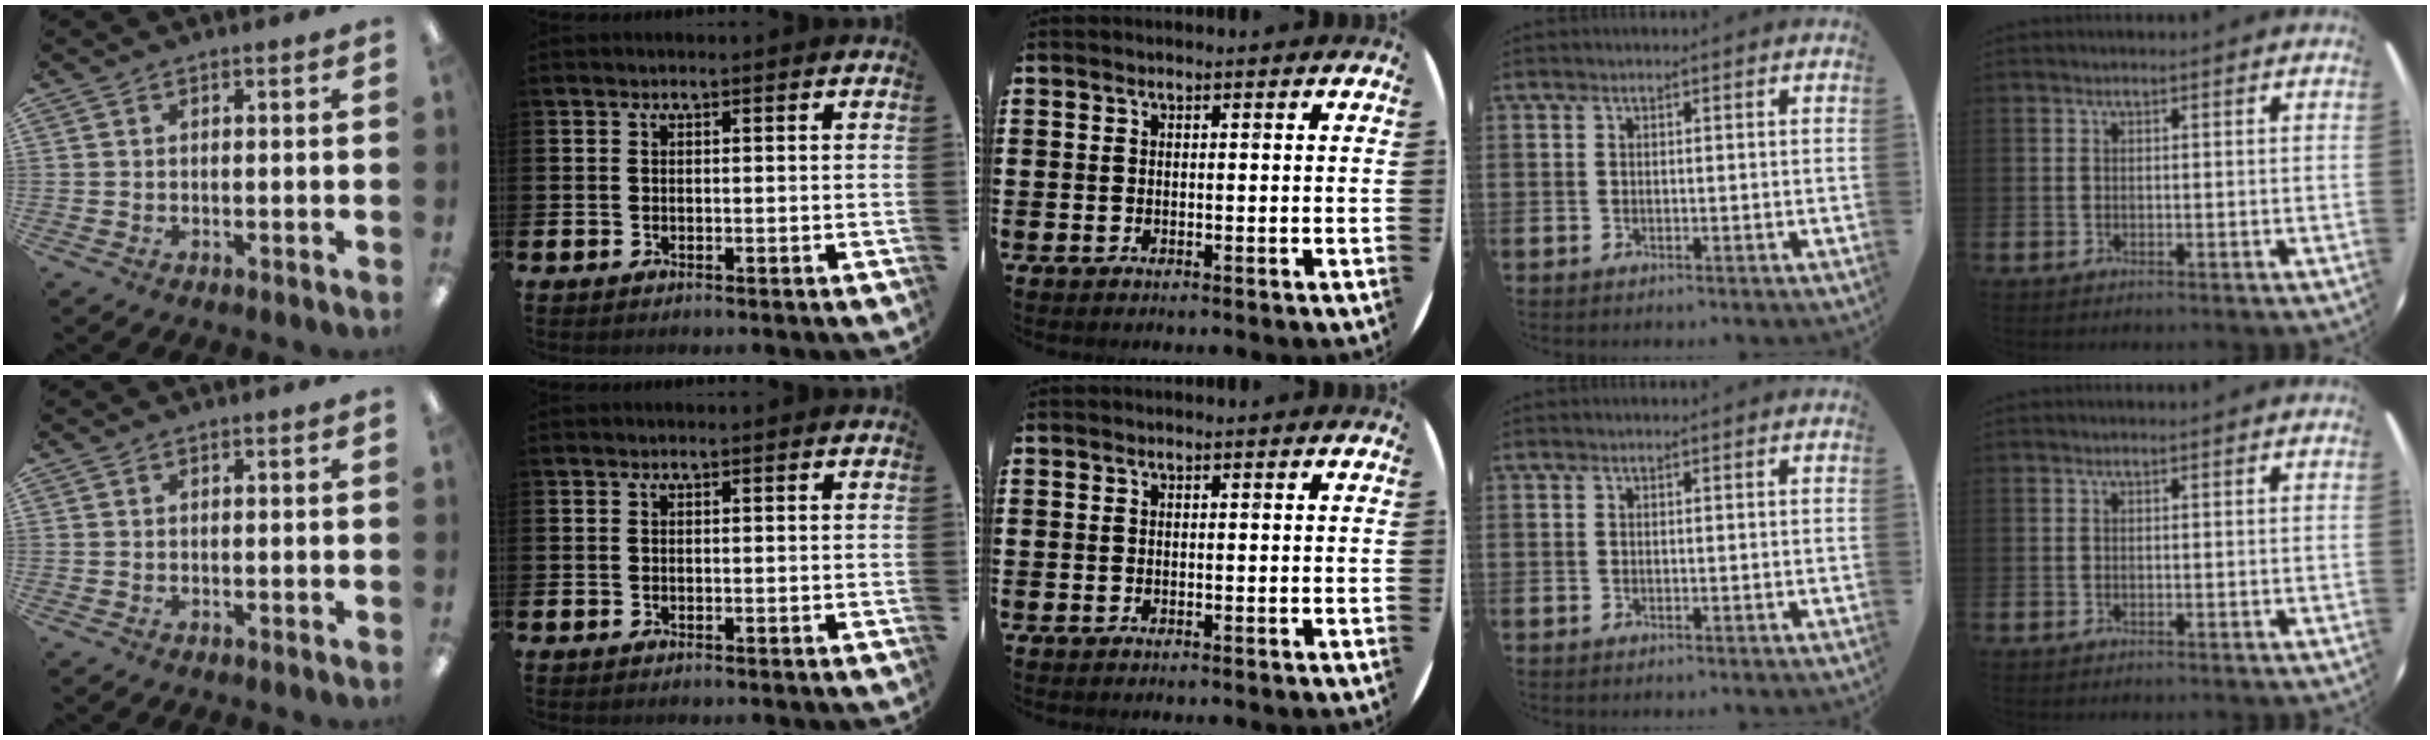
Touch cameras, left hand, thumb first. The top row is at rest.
{}